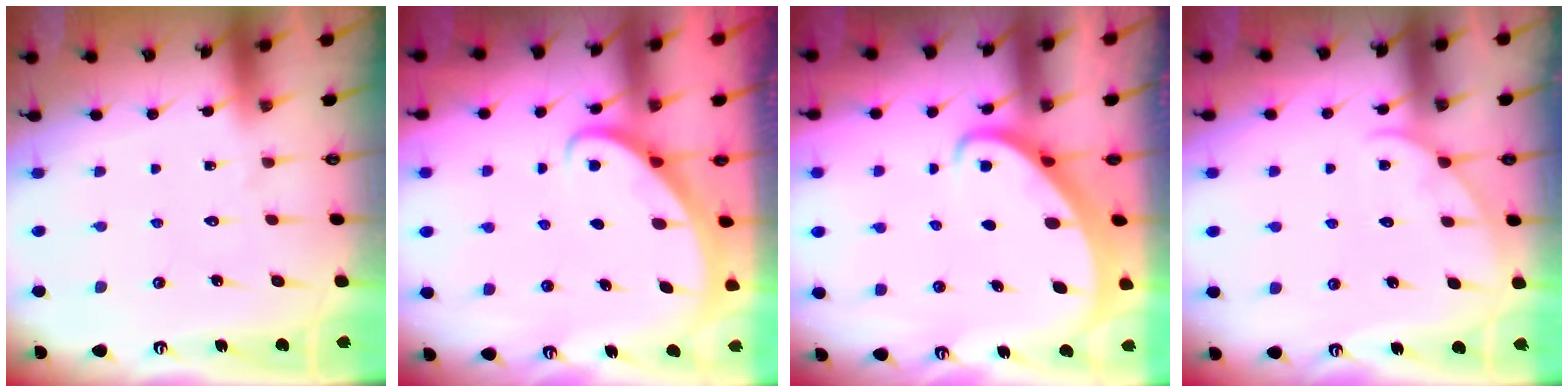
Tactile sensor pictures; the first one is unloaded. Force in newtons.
{"total": 2.8, "press": 2.8, "slide": 0.2}
{"total": 2.5, "press": 2.5, "slide": 0.2}
{"total": 3.2, "press": 3.1, "slide": 0.4}